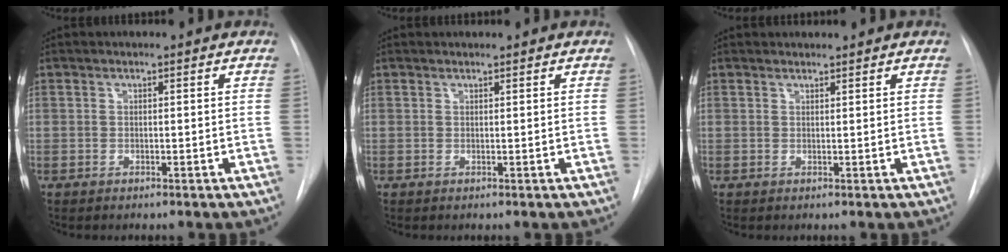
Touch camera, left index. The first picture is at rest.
{"total": 0.6, "force": [0.6, 0.0, -0.1], "torque": [-0.002, 0.007, 0.012]}
{"total": 1.2, "force": [1.2, 0.1, -0.1], "torque": [-0.005, 0.011, 0.024]}